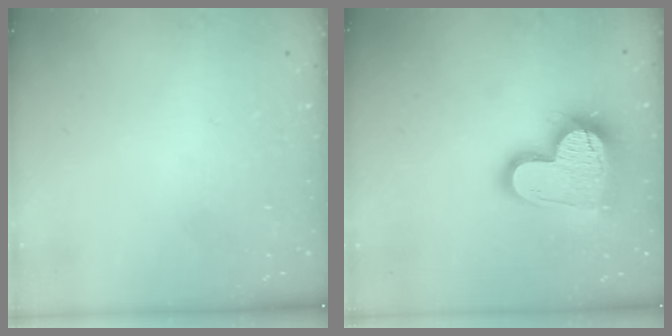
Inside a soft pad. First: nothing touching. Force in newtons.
{"total": 18.1, "press": 18.0, "slide": 1.5}